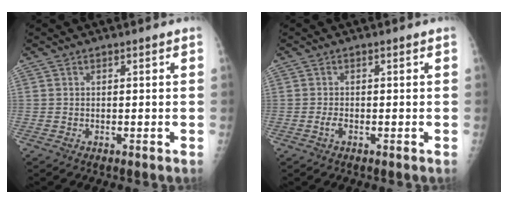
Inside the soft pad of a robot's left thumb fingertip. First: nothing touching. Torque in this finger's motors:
{"motor_torque": [-0.48, -0.08, 0.02, 0.01, 0.00]}